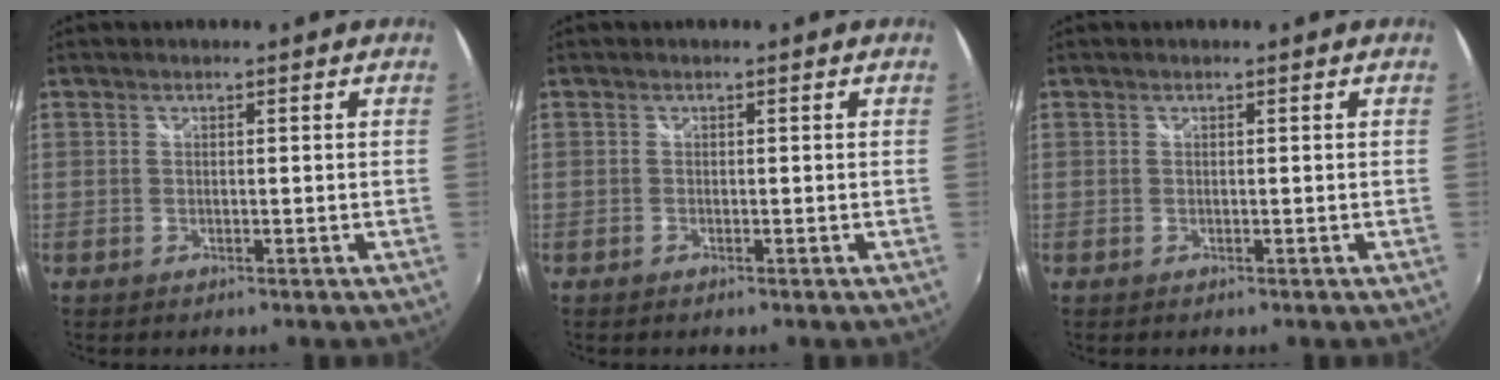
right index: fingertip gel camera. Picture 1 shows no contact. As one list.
[{"total": 0.0}, {"total": 0.0}]